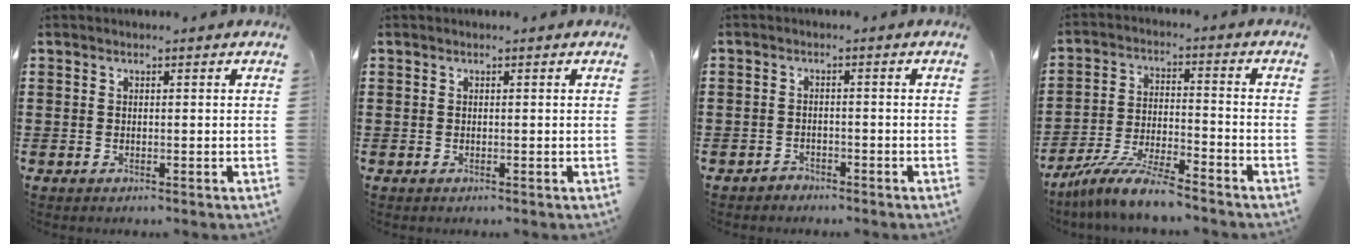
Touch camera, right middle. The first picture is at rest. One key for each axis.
{"total": 0.0}
{"total": 1.9, "fx": -1.7, "fy": 0.7, "fz": -0.2, "tx": -0.001, "ty": 0.005, "tz": -0.040}
{"total": 8.3, "fx": -7.5, "fy": 0.4, "fz": 3.5, "tx": -0.073, "ty": 0.002, "tz": -0.145}